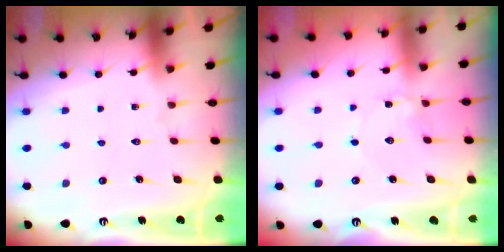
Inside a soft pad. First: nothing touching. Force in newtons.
{"total": 1.2, "press": 1.1, "slide": 0.1}